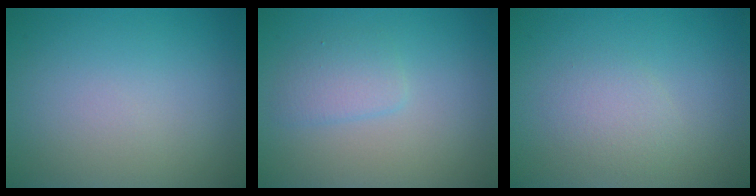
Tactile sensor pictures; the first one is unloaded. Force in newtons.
{"total": 1.9, "press": 1.9, "slide": 0.2}
{"total": 1.7, "press": 1.7, "slide": 0.0}